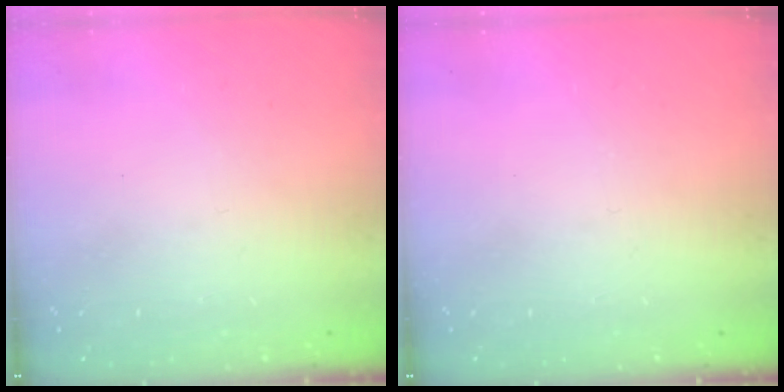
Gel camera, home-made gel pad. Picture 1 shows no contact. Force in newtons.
{"total": 0.0}